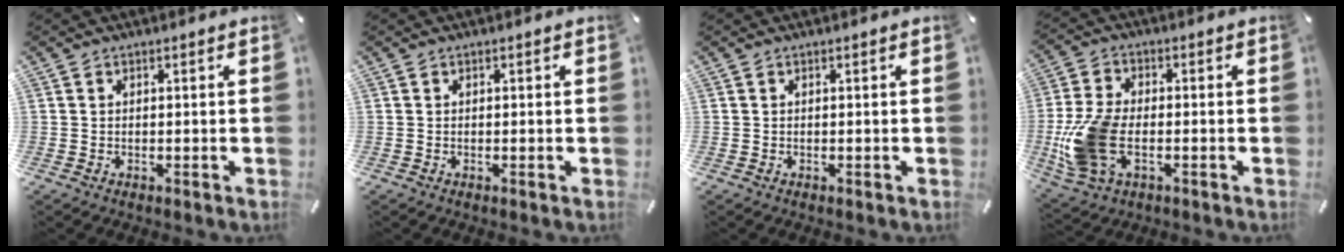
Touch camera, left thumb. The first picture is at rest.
{"total": 0.0}
{"total": 0.0}
{"total": 13.5, "force": [-3.2, 8.3, 10.1], "torque": [-0.229, -0.002, -0.055]}